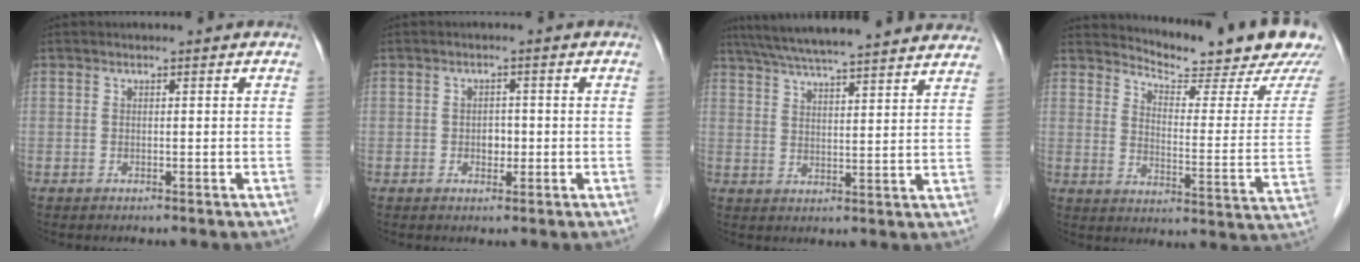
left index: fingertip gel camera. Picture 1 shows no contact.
{"total": 1.8, "force": [-0.4, 1.3, 1.2], "torque": [-0.018, 0.003, -0.004]}
{"total": 24.4, "force": [21.6, 1.6, 11.2], "torque": [-0.185, 0.025, 0.290]}
{"total": 17.1, "force": [16.3, 0.4, 5.3], "torque": [-0.084, -0.092, 0.200]}